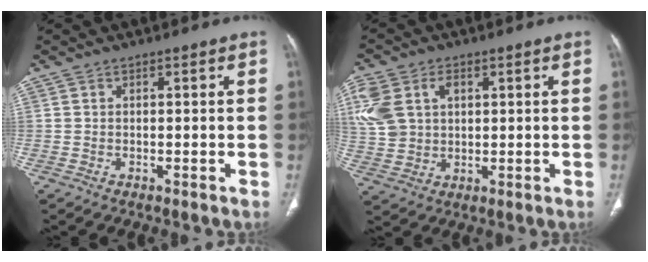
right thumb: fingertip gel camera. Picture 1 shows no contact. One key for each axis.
{"total": 13.2, "fx": 4.1, "fy": 9.6, "fz": 8.0, "tx": -0.188, "ty": 0.007, "tz": 0.086}